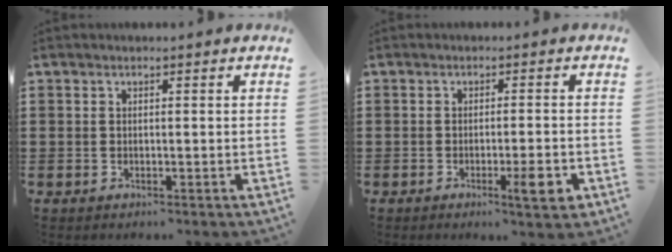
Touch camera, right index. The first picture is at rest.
{"total": 4.7, "force": [-1.9, 0.2, 4.3], "torque": [-0.074, -0.016, -0.030]}